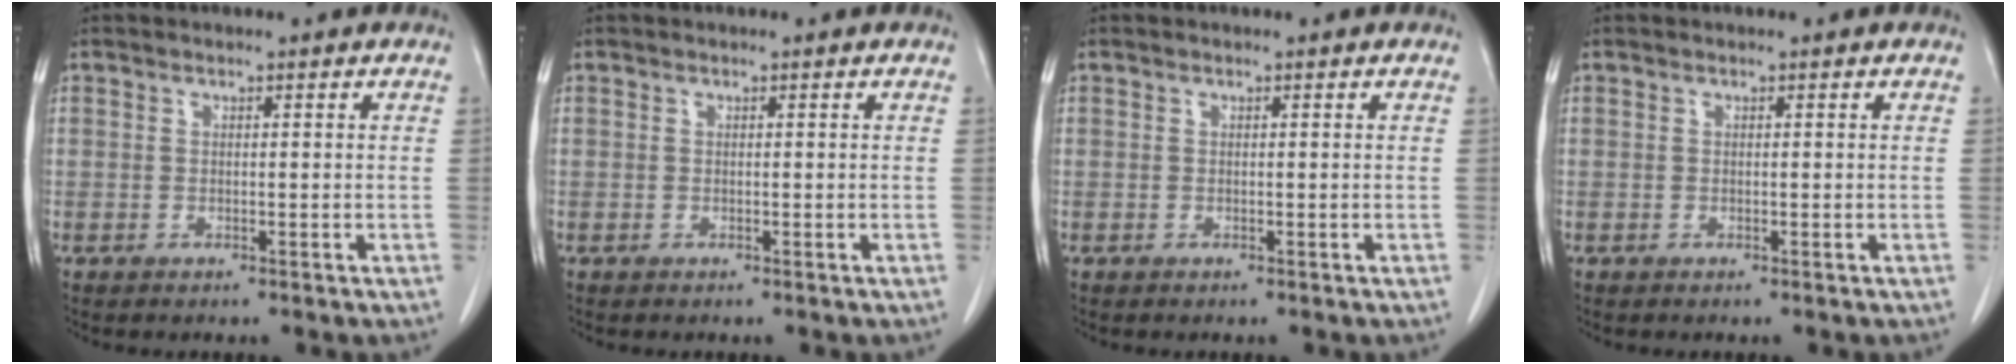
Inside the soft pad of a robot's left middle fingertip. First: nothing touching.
{"total": 0.0}
{"total": 0.0}
{"total": 0.0}